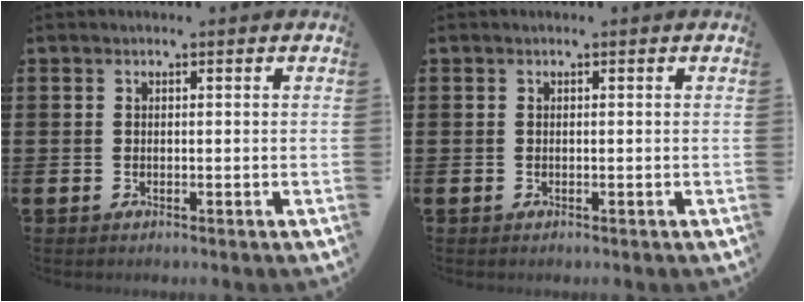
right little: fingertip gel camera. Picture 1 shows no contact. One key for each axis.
{"total": 0.0}